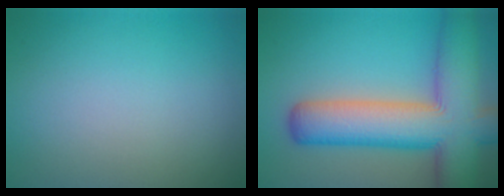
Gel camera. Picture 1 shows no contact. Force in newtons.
{"total": 11.5, "press": 11.5, "slide": 0.5}